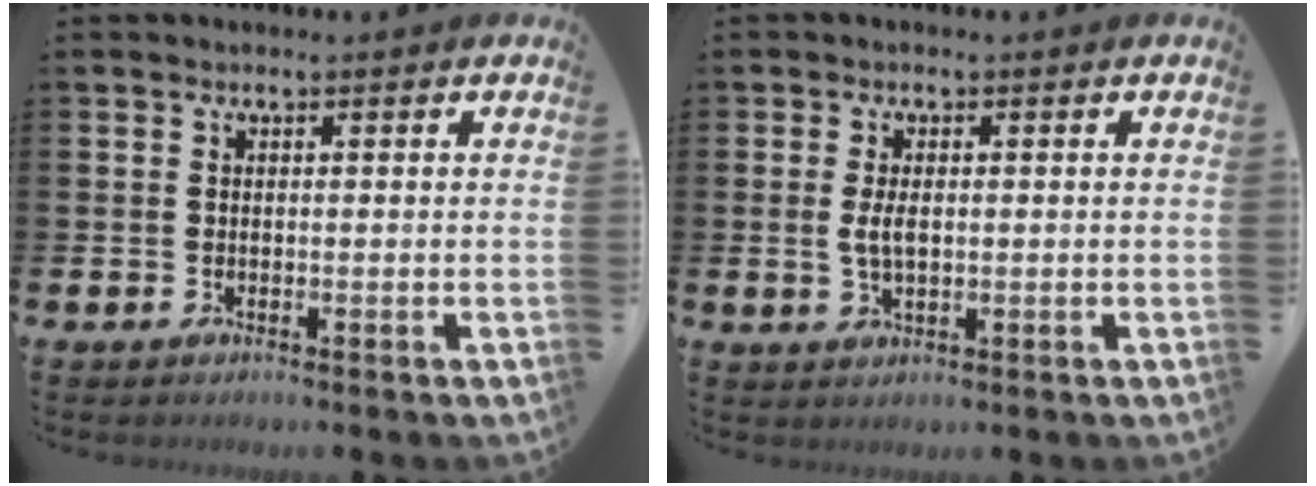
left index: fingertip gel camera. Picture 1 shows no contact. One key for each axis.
{"total": 2.8, "fx": 0.2, "fy": 1.3, "fz": 2.5, "tx": -0.036, "ty": 0.000, "tz": -0.001}